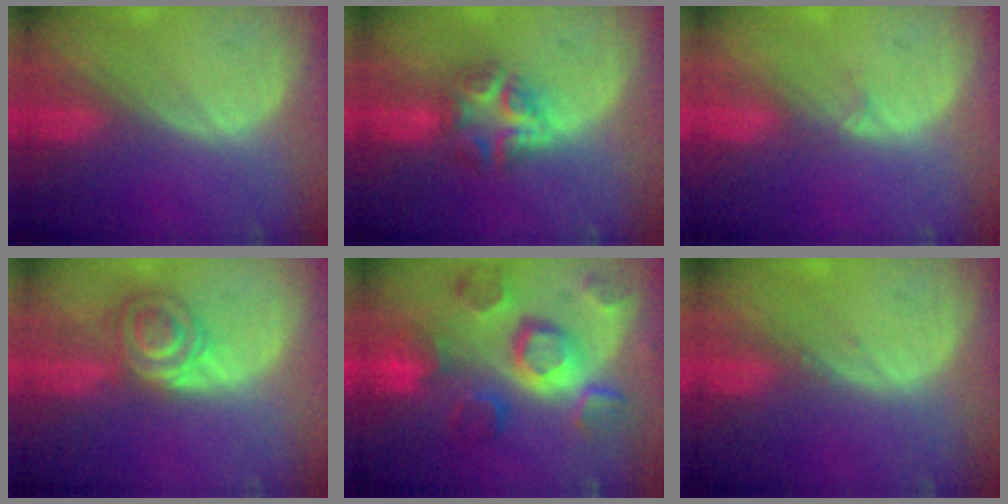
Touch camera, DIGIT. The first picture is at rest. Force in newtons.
{"total": 6.3, "press": 6.2, "slide": 1.5}
{"total": 0.9, "press": 0.8, "slide": 0.2}
{"total": 6.8, "press": 5.9, "slide": 3.5}
{"total": 12.0, "press": 10.3, "slide": 6.1}
{"total": 0.5, "press": 0.5, "slide": 0.2}